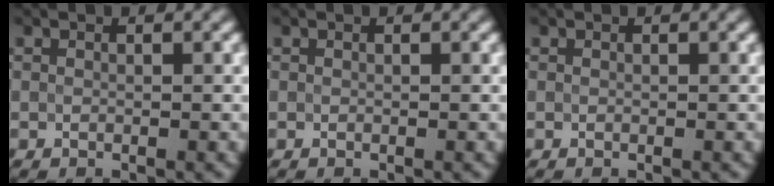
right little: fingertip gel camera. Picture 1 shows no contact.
{"total": 0.0}
{"total": 0.0}